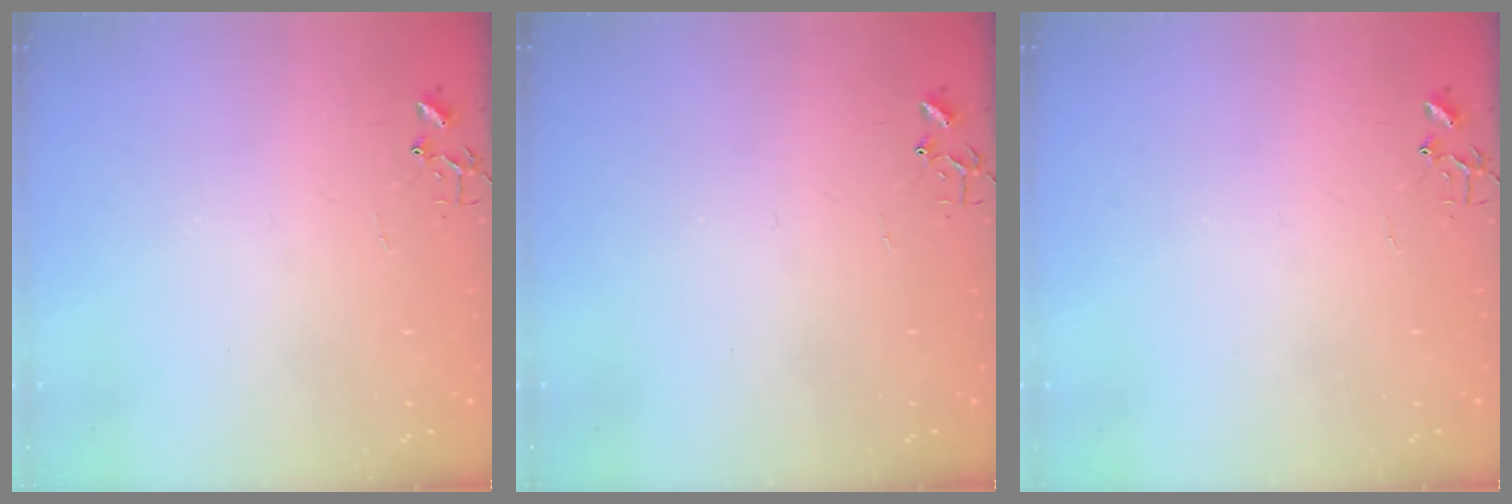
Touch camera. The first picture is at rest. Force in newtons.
{"total": 0.0}
{"total": 0.0}